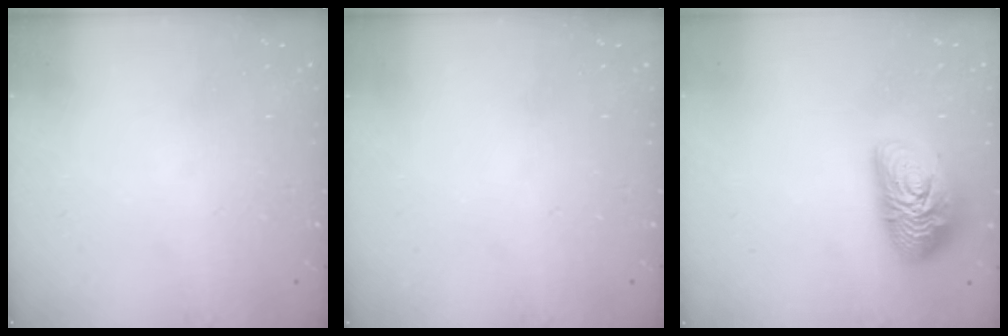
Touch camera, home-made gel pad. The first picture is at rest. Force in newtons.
{"total": 0.0}
{"total": 15.0, "press": 15.0, "slide": 0.8}